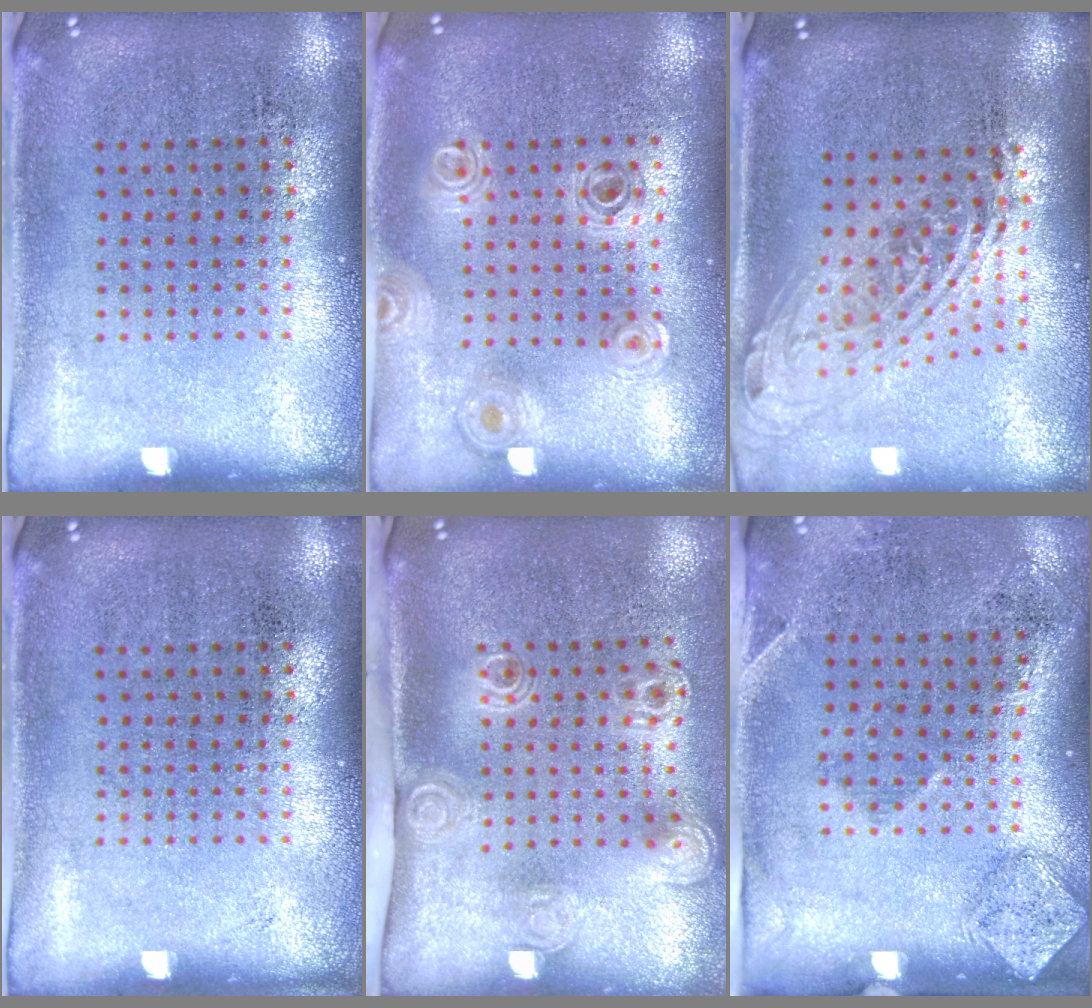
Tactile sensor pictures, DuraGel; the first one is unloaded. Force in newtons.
{"total": 0.8, "press": 0.8, "slide": 0.1}
{"total": 2.1, "press": 1.6, "slide": 1.4}
{"total": 0.0}
{"total": 2.1, "press": 1.5, "slide": 1.5}
{"total": 1.8, "press": 1.1, "slide": 1.4}